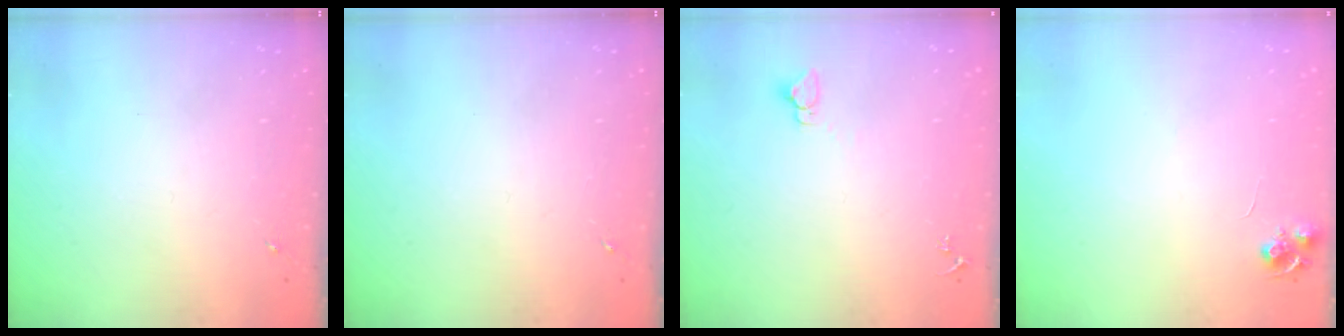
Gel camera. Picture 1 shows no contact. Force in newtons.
{"total": 0.0}
{"total": 2.8, "press": 2.8, "slide": 0.2}
{"total": 6.8, "press": 6.7, "slide": 0.9}